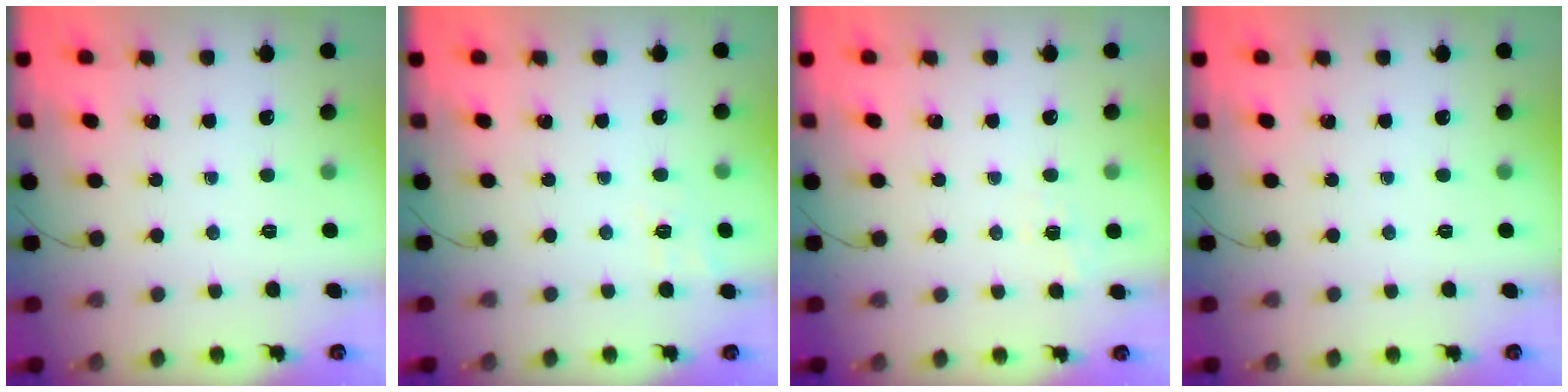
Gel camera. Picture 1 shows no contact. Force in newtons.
{"total": 6.1, "press": 5.8, "slide": 1.8}
{"total": 1.4, "press": 0.2, "slide": 1.4}
{"total": 0.0}